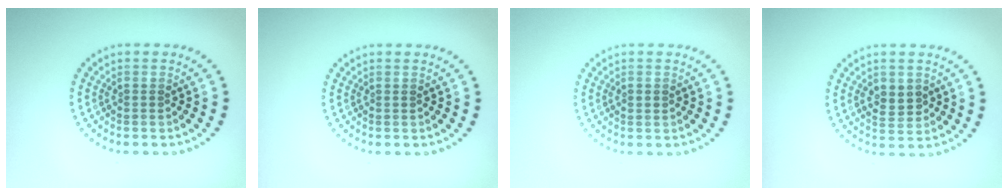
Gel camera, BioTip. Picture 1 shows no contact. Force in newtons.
{"total": 0.0}
{"total": 1.0, "press": 1.0, "slide": 0.0}
{"total": 2.3, "press": 2.3, "slide": 0.4}